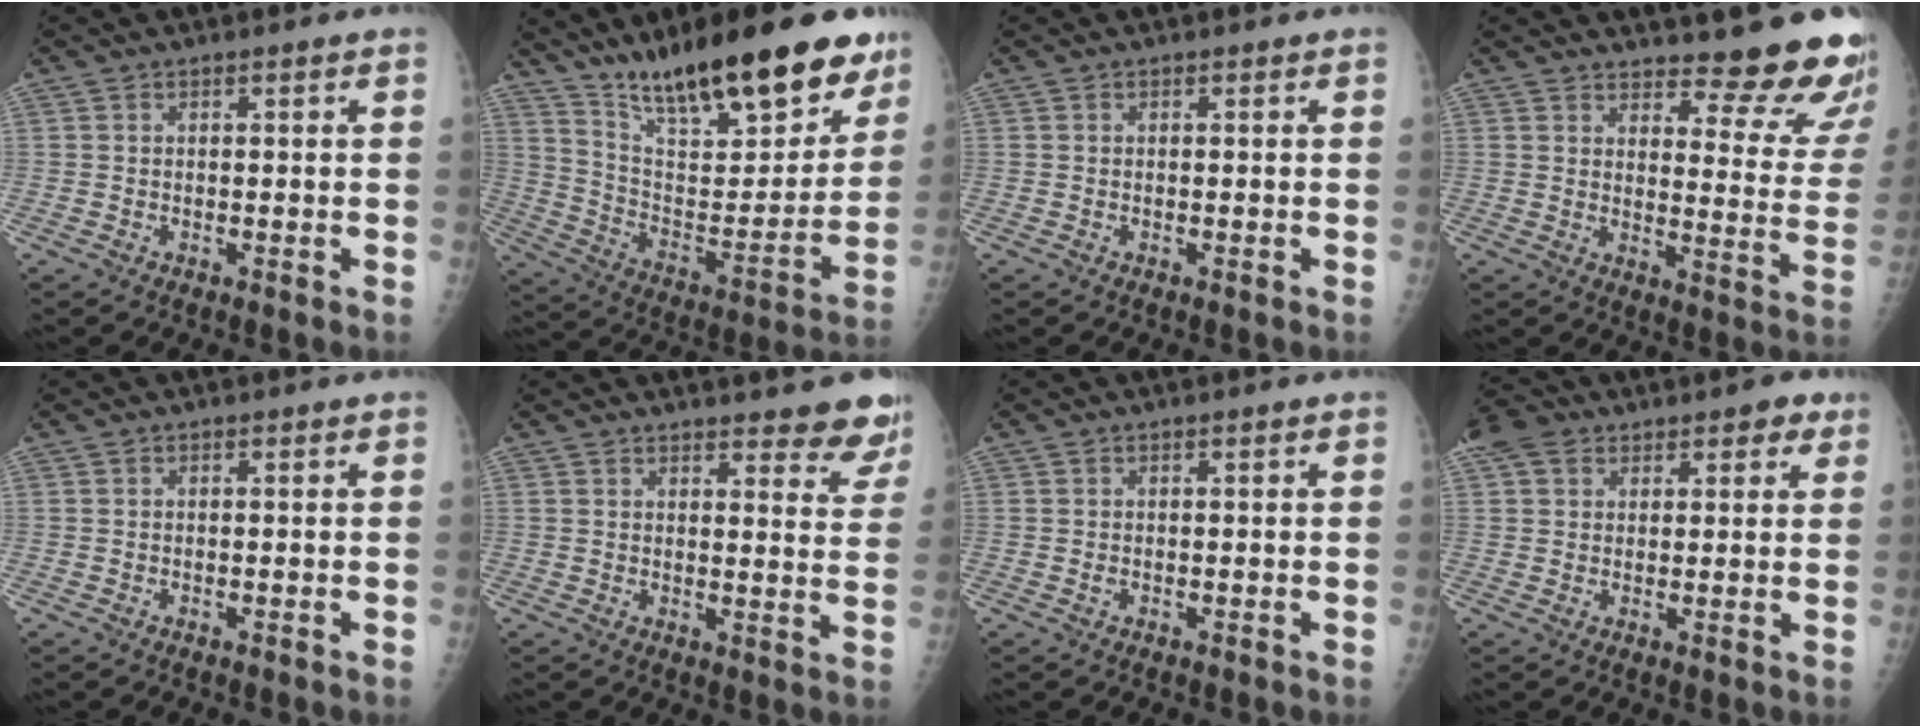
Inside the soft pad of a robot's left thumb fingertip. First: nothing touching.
{"total": 26.3, "force": [19.0, 8.1, 16.4], "torque": [-0.212, -0.077, 0.311]}
{"total": 0.0}
{"total": 17.4, "force": [15.8, 4.0, 6.2], "torque": [-0.032, -0.148, 0.182]}
{"total": 0.0}
{"total": 10.4, "force": [9.1, 2.6, 4.3], "torque": [-0.014, -0.051, 0.092]}
{"total": 0.6, "force": [0.1, 0.2, 0.5], "torque": [-0.008, 0.004, 0.004]}
{"total": 8.6, "force": [4.7, 5.8, 4.2], "torque": [-0.033, -0.001, 0.073]}